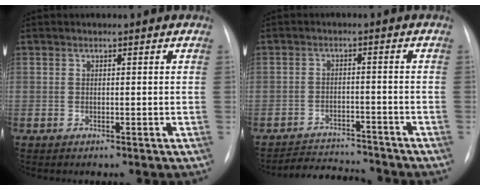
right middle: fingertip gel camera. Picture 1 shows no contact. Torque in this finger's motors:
{"motor_torque": [0.34, -0.68, 0.00, -0.01]}